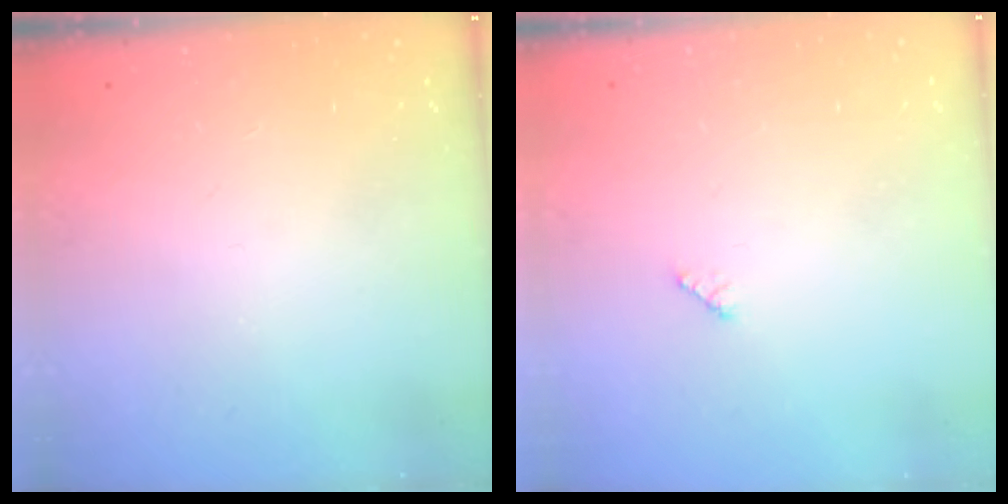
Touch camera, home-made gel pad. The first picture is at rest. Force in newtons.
{"total": 2.9, "press": 2.9, "slide": 0.4}